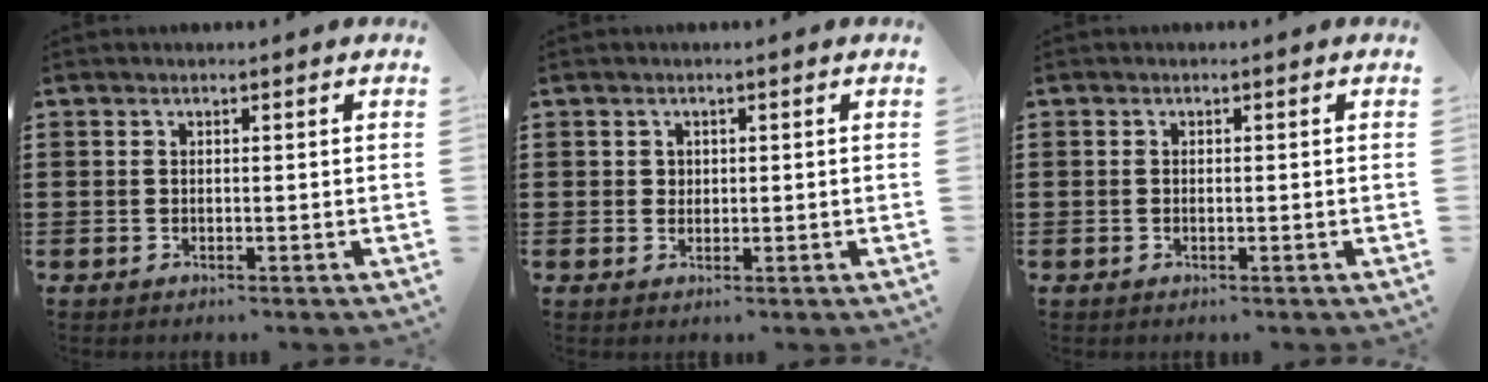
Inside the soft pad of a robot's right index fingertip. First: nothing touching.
{"total": 1.1, "force": [0.4, 1.0, 0.1], "torque": [-0.005, 0.004, 0.009]}
{"total": 0.0}